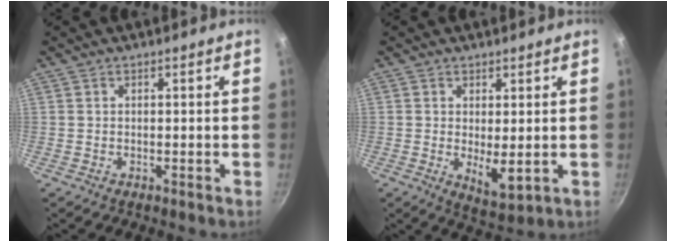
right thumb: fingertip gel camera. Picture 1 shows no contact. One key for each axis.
{"total": 5.7, "fx": 0.2, "fy": 2.3, "fz": 5.2, "tx": -0.075, "ty": -0.023, "tz": 0.011}